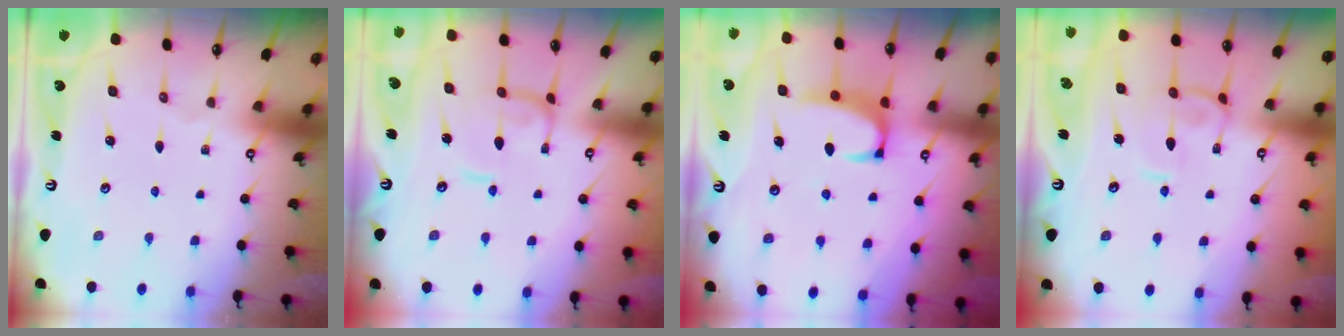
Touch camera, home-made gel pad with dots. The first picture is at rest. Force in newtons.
{"total": 1.7, "press": 1.7, "slide": 0.4}
{"total": 2.5, "press": 2.4, "slide": 0.7}
{"total": 2.8, "press": 2.7, "slide": 0.7}